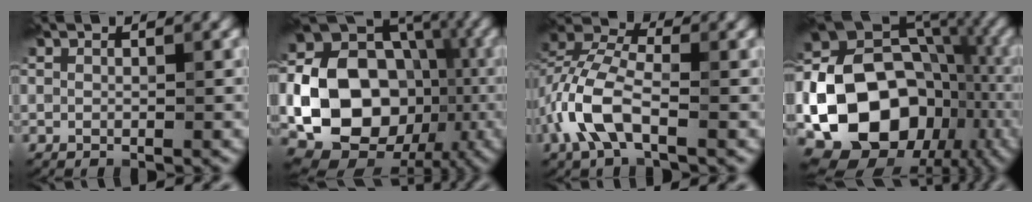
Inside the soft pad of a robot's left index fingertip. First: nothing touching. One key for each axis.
{"total": 18.8, "fx": -3.2, "fy": 15.3, "fz": 10.5, "tx": -0.172, "ty": -0.011, "tz": -0.078}
{"total": 6.3, "fx": -2.7, "fy": 2.9, "fz": 5.0, "tx": -0.119, "ty": 0.011, "tz": -0.060}
{"total": 19.5, "fx": -5.2, "fy": 15.5, "fz": 10.6, "tx": -0.191, "ty": -0.005, "tz": -0.091}